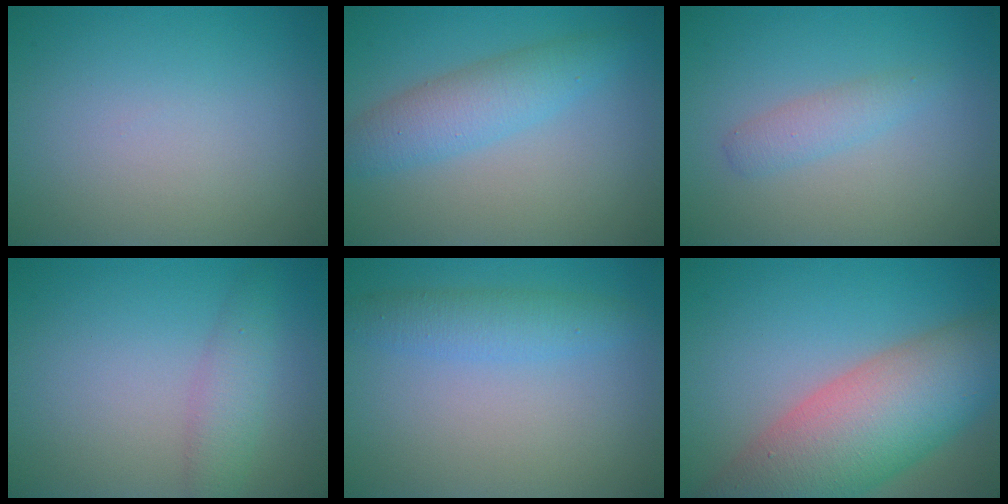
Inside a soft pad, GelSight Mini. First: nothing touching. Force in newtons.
{"total": 3.9, "press": 3.9, "slide": 0.1}
{"total": 1.7, "press": 1.7, "slide": 0.0}
{"total": 2.5, "press": 2.5, "slide": 0.0}
{"total": 2.8, "press": 2.8, "slide": 0.0}
{"total": 11.5, "press": 11.5, "slide": 0.8}